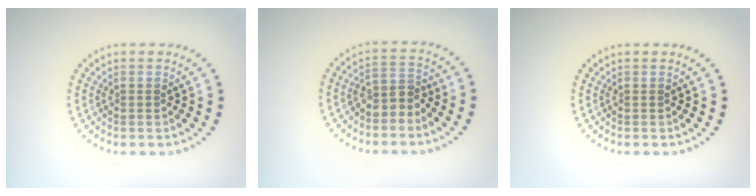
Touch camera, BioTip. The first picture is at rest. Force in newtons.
{"total": 2.4, "press": 2.0, "slide": 1.4}
{"total": 0.0}